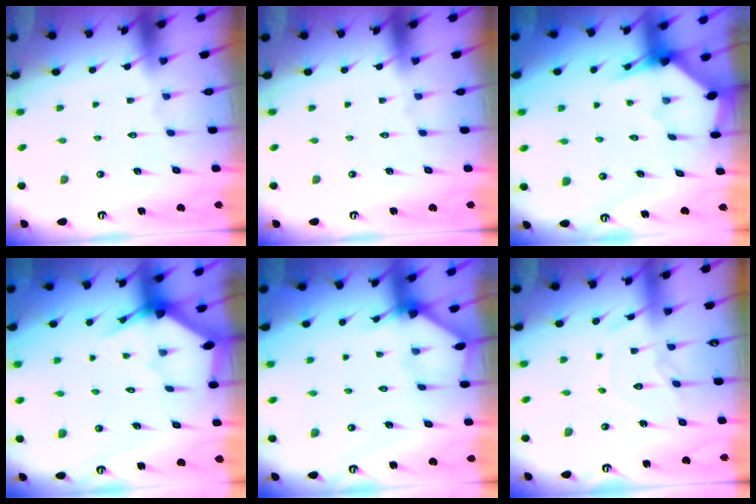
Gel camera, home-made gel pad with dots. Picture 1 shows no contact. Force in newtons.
{"total": 0.0}
{"total": 3.3, "press": 3.3, "slide": 0.3}
{"total": 3.2, "press": 3.2, "slide": 0.2}
{"total": 2.7, "press": 2.7, "slide": 0.2}
{"total": 9.9, "press": 9.9, "slide": 0.2}